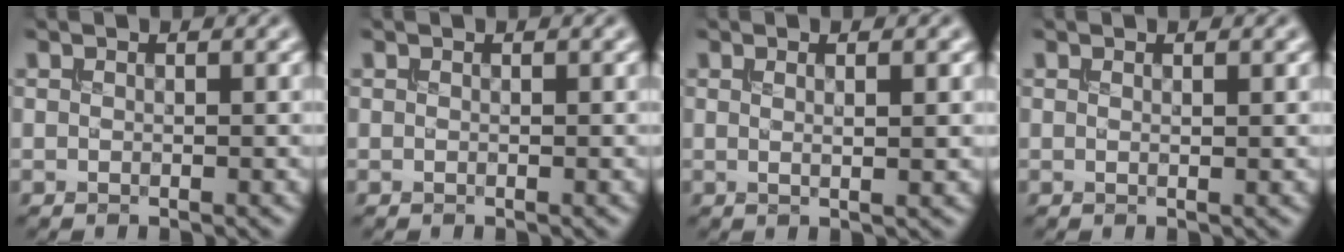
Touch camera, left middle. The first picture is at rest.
{"total": 0.0}
{"total": 2.6, "force": [0.8, 0.8, 2.3], "torque": [-0.024, 0.004, -0.004]}
{"total": 0.9, "force": [0.4, 0.3, 0.7], "torque": [-0.004, 0.003, 0.001]}